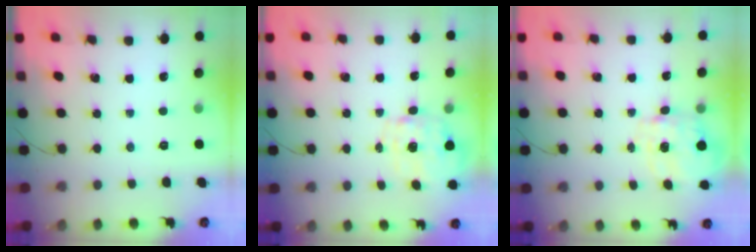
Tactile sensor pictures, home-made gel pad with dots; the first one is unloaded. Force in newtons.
{"total": 2.8, "press": 2.7, "slide": 0.9}
{"total": 3.6, "press": 3.5, "slide": 1.0}